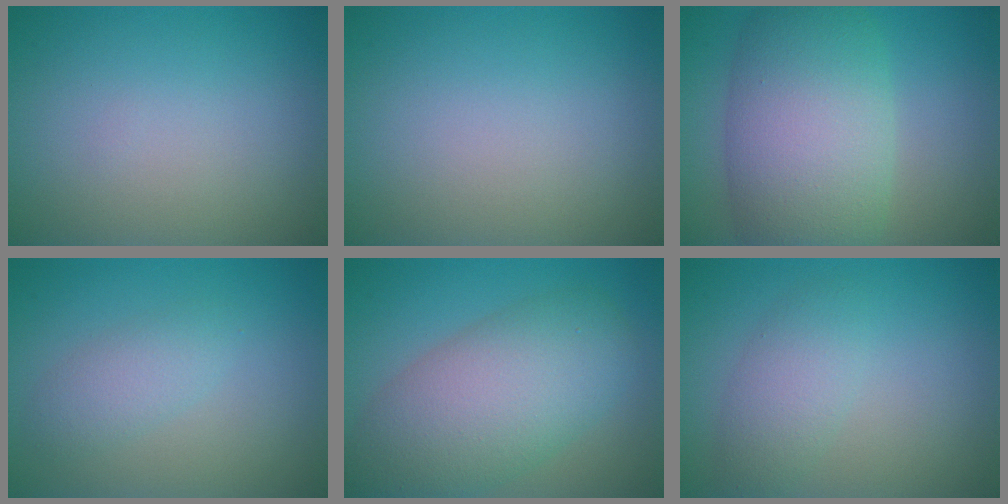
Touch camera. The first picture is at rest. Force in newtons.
{"total": 0.0}
{"total": 10.1, "press": 10.0, "slide": 0.6}
{"total": 2.2, "press": 2.2, "slide": 0.0}
{"total": 8.9, "press": 8.9, "slide": 0.4}
{"total": 2.7, "press": 2.7, "slide": 0.0}